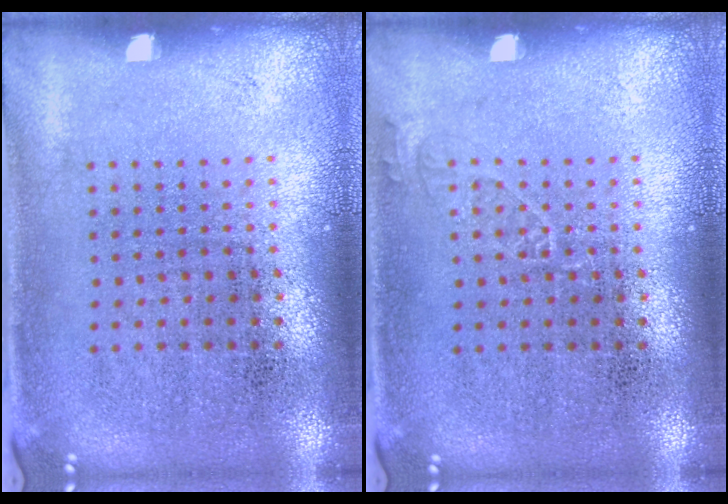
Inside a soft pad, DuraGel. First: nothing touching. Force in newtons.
{"total": 0.8, "press": 0.8, "slide": 0.1}